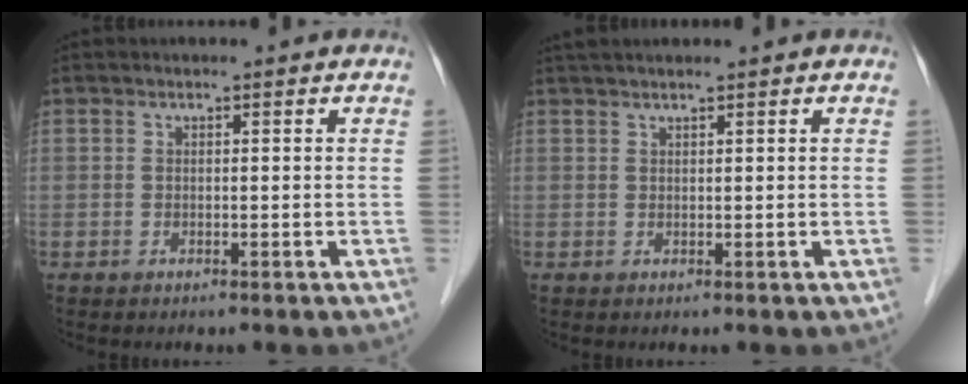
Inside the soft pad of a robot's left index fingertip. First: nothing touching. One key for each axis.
{"total": 3.4, "fx": 2.9, "fy": -0.1, "fz": 1.8, "tx": -0.023, "ty": 0.030, "tz": 0.050}